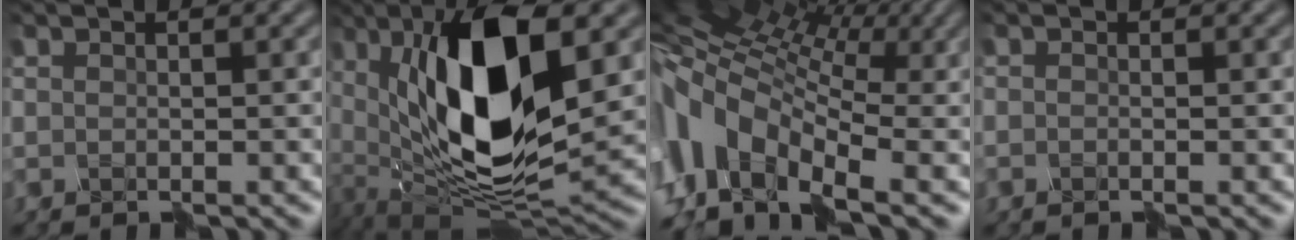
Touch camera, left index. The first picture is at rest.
{"total": 12.2, "force": [2.1, 4.1, 11.2], "torque": [-0.210, -0.004, 0.035]}
{"total": 9.7, "force": [0.1, 6.6, 7.1], "torque": [-0.187, 0.026, -0.002]}
{"total": 0.8, "force": [-0.6, -0.4, -0.3], "torque": [0.007, -0.002, -0.009]}